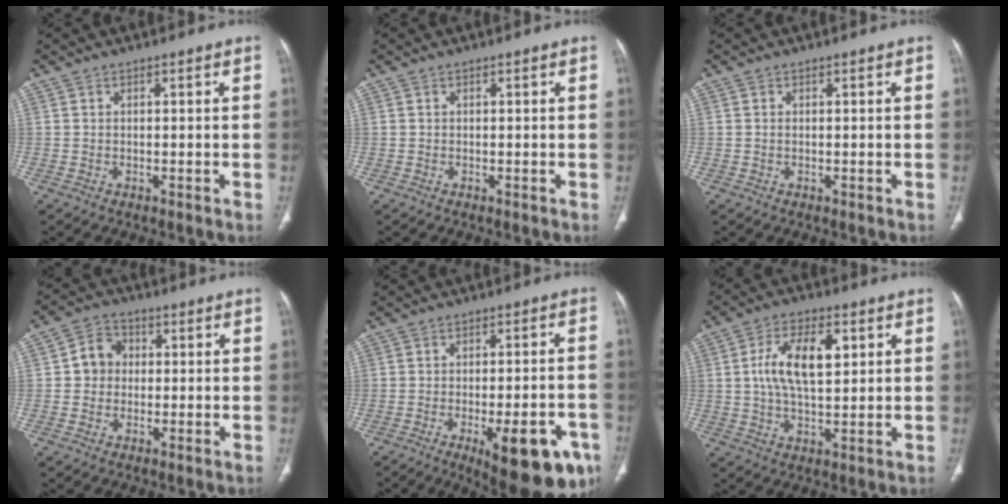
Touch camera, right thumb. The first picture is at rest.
{"total": 0.0}
{"total": 0.0}
{"total": 6.0, "force": [0.3, 5.3, 2.6], "torque": [-0.023, 0.014, -0.003]}
{"total": 17.0, "force": [-7.8, 5.8, 13.9], "torque": [-0.122, 0.021, -0.093]}
{"total": 11.2, "force": [3.0, 4.9, 9.6], "torque": [-0.174, -0.003, 0.055]}